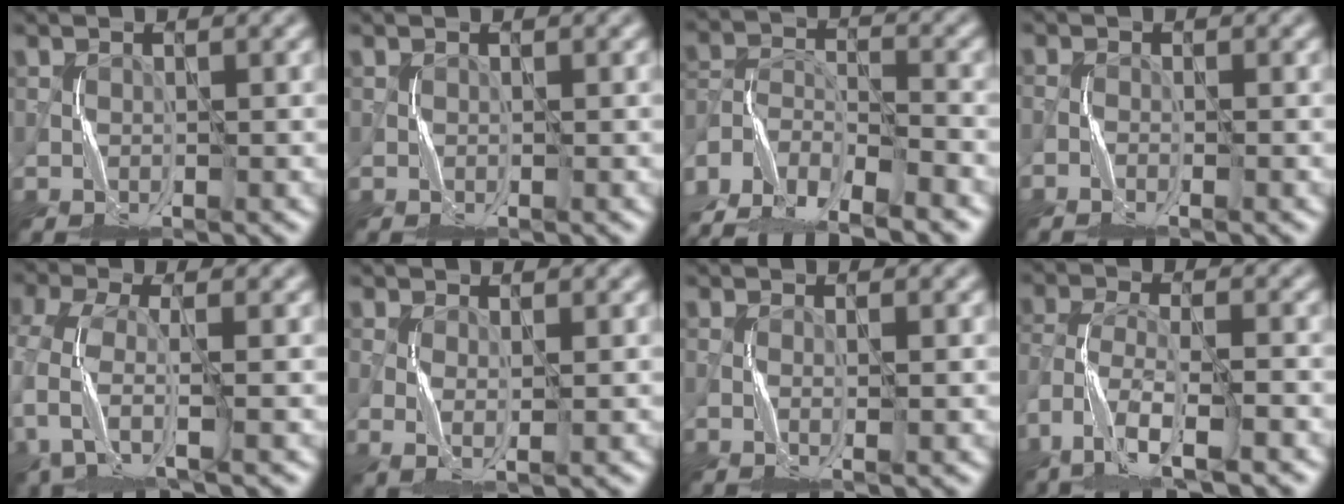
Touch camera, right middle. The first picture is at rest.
{"total": 0.0}
{"total": 11.6, "force": [-10.2, 3.4, 4.3], "torque": [-0.076, -0.010, -0.178]}
{"total": 1.5, "force": [-1.4, 0.0, 0.3], "torque": [-0.004, 0.003, -0.032]}
{"total": 4.5, "force": [-1.7, 1.5, 3.9], "torque": [-0.096, -0.007, -0.045]}
{"total": 1.3, "force": [0.0, 0.4, 1.3], "torque": [-0.030, -0.002, 0.001]}
{"total": 0.8, "force": [-0.5, -0.2, 0.6], "torque": [-0.011, 0.003, -0.013]}
{"total": 6.6, "force": [-4.9, 1.6, 4.1], "torque": [-0.081, -0.004, -0.096]}